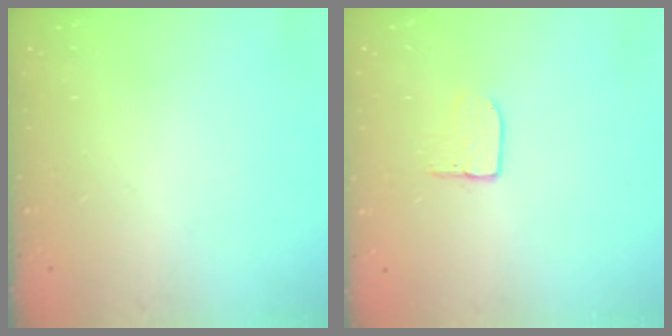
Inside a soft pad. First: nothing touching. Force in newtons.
{"total": 6.1, "press": 6.1, "slide": 0.4}